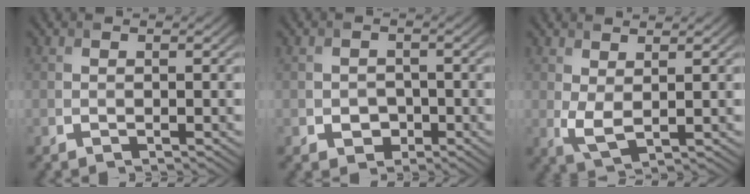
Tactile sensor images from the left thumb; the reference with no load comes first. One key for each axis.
{"total": 2.2, "fx": -0.9, "fy": 1.9, "fz": 0.9, "tx": -0.012, "ty": -0.005, "tz": -0.017}
{"total": 3.1, "fx": 0.9, "fy": 1.4, "fz": 2.7, "tx": -0.068, "ty": -0.004, "tz": 0.020}